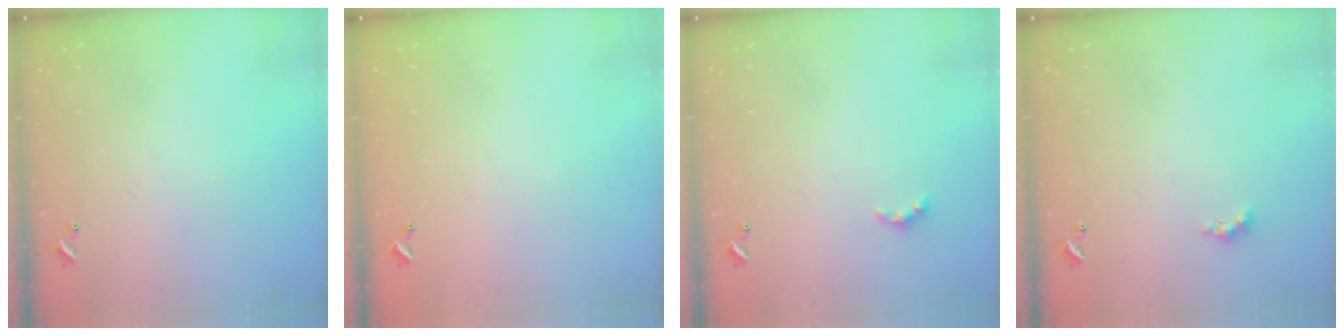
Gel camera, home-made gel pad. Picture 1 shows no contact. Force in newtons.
{"total": 2.9, "press": 2.9, "slide": 0.1}
{"total": 2.4, "press": 2.4, "slide": 0.6}
{"total": 0.8, "press": 0.6, "slide": 0.6}